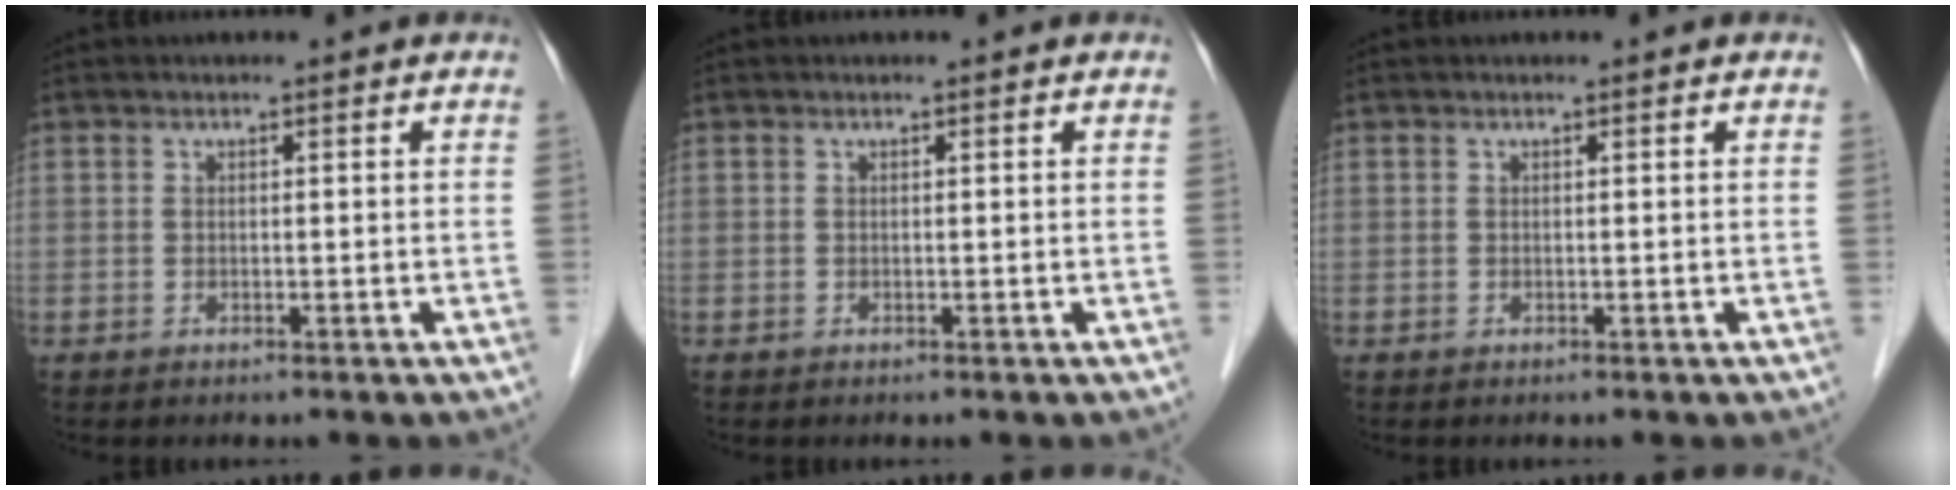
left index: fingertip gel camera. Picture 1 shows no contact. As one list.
[{"total": 0.0}, {"total": 0.0}]